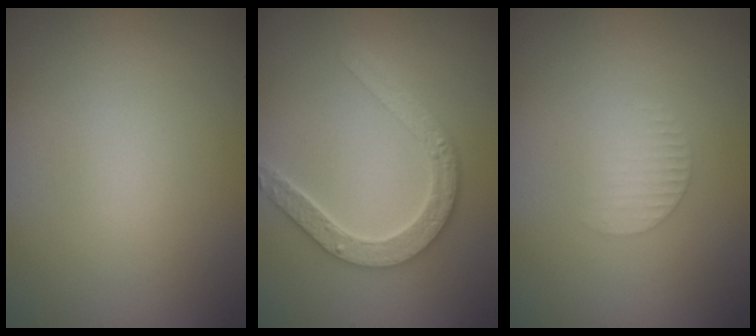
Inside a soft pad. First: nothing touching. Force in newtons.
{"total": 4.6, "press": 3.7, "slide": 2.8}
{"total": 1.3, "press": 1.2, "slide": 0.4}